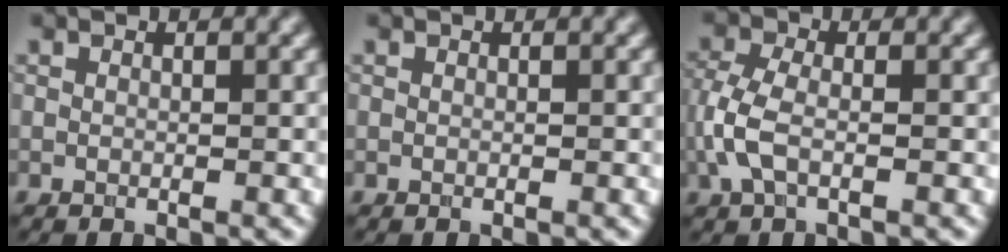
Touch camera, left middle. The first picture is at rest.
{"total": 0.0}
{"total": 3.5, "force": [-1.1, 1.7, 2.8], "torque": [-0.080, 0.004, -0.024]}